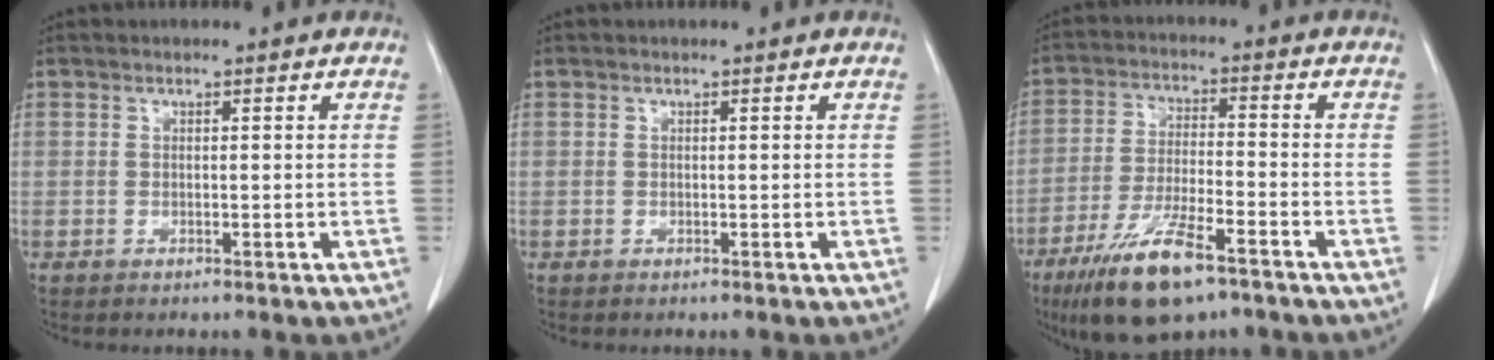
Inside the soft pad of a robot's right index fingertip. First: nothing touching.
{"total": 0.0}
{"total": 12.4, "force": [-8.0, 2.8, 9.1], "torque": [-0.177, -0.022, -0.138]}